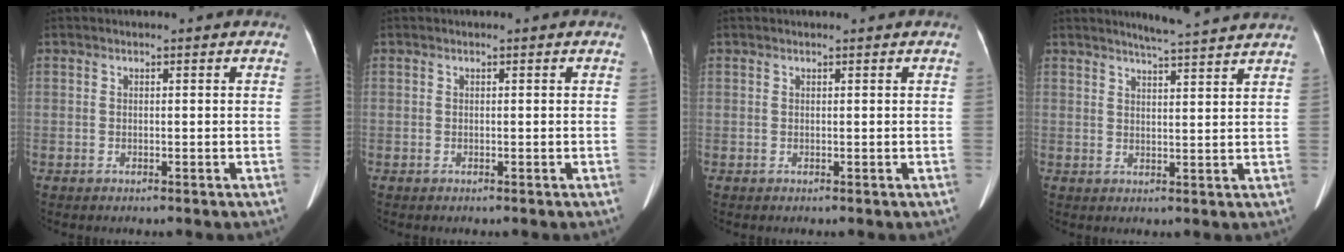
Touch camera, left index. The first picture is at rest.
{"total": 0.0}
{"total": 0.8, "force": [0.8, 0.1, 0.2], "torque": [-0.007, 0.012, 0.011]}
{"total": 8.4, "force": [7.8, -0.5, 3.1], "torque": [-0.055, 0.009, 0.095]}